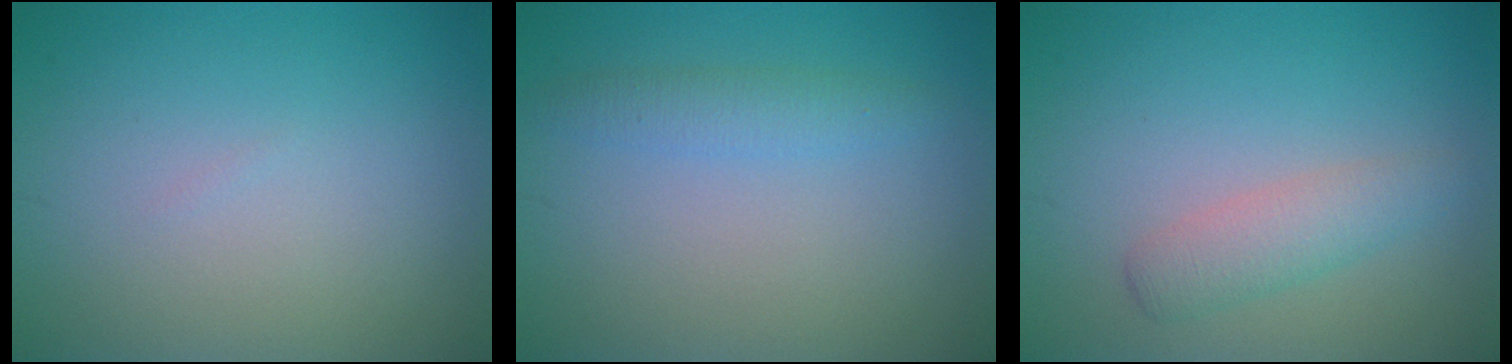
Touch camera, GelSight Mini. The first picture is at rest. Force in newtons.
{"total": 1.8, "press": 1.8, "slide": 0.1}
{"total": 2.5, "press": 2.5, "slide": 0.0}